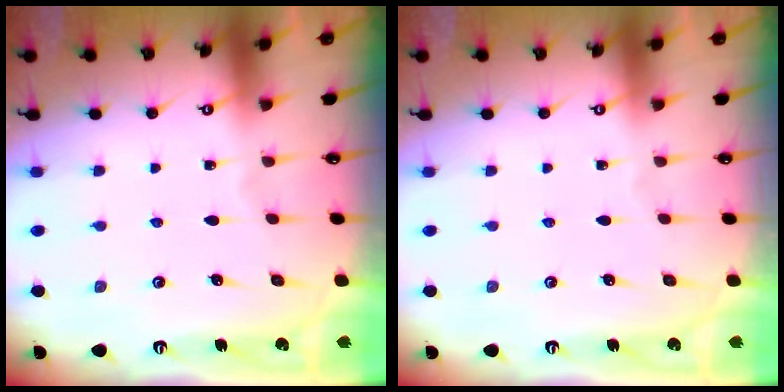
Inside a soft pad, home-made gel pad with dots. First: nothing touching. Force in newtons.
{"total": 0.0}